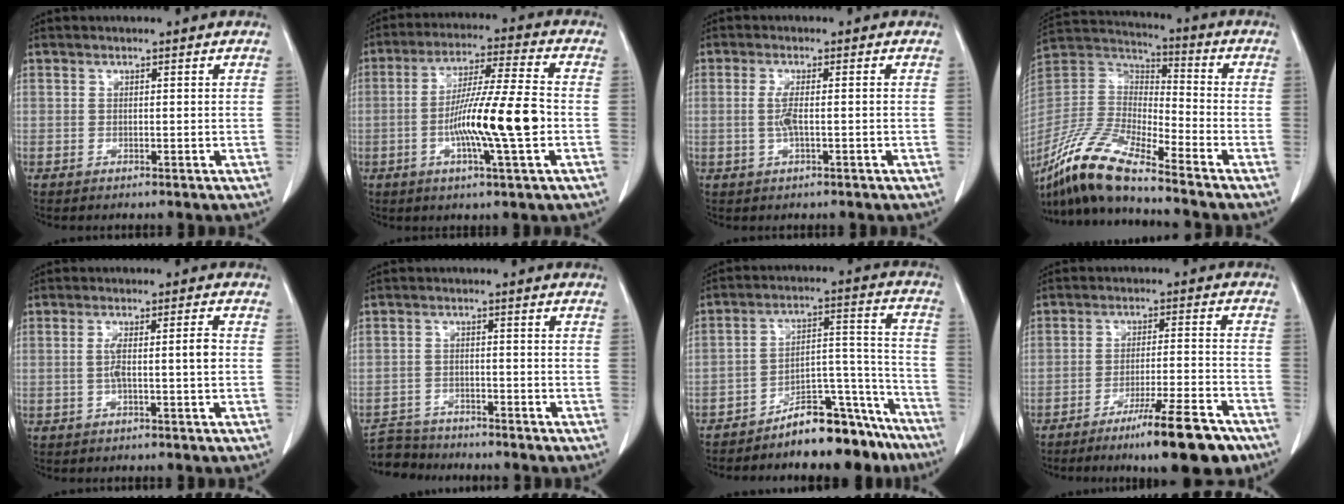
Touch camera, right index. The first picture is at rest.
{"total": 13.0, "force": [-2.7, 0.0, 12.7], "torque": [-0.230, -0.005, -0.051]}
{"total": 2.8, "force": [-0.3, 0.3, 2.7], "torque": [-0.062, -0.002, -0.006]}
{"total": 14.7, "force": [-12.0, 1.7, 8.3], "torque": [-0.177, -0.007, -0.234]}
{"total": 4.5, "force": [-0.3, 0.1, 4.4], "torque": [-0.082, 0.008, -0.004]}
{"total": 5.7, "force": [-5.3, 1.9, -0.1], "torque": [0.005, -0.009, -0.094]}
{"total": 13.5, "force": [-11.8, 4.2, 4.9], "torque": [-0.038, 0.081, -0.186]}
{"total": 12.5, "force": [-8.9, 0.9, 8.7], "torque": [-0.123, -0.012, -0.138]}